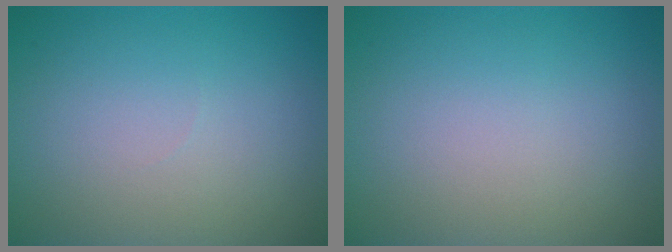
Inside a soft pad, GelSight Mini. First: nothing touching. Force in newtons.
{"total": 0.0}